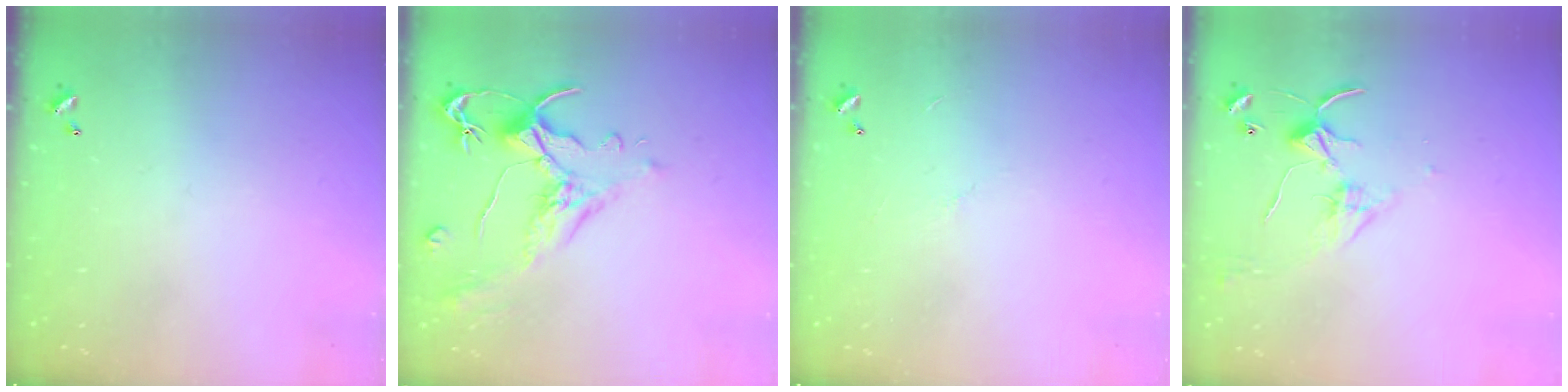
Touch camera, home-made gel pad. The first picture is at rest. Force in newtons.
{"total": 1.6, "press": 1.1, "slide": 1.2}
{"total": 4.5, "press": 4.5, "slide": 0.5}
{"total": 4.2, "press": 4.1, "slide": 0.5}